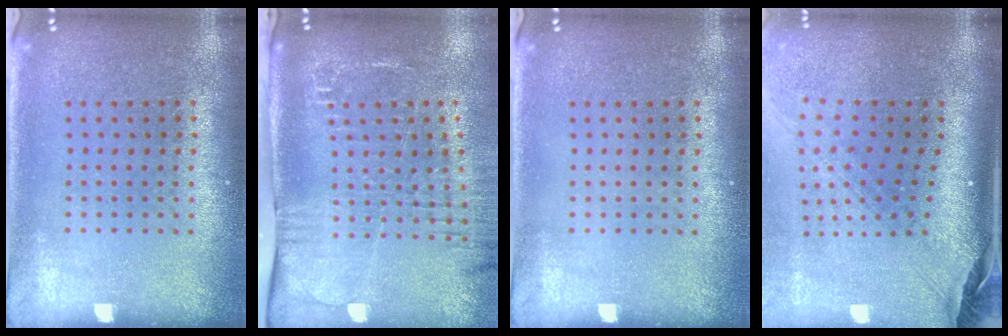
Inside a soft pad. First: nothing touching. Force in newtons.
{"total": 2.6, "press": 2.1, "slide": 1.6}
{"total": 0.0}
{"total": 2.9, "press": 2.0, "slide": 2.0}